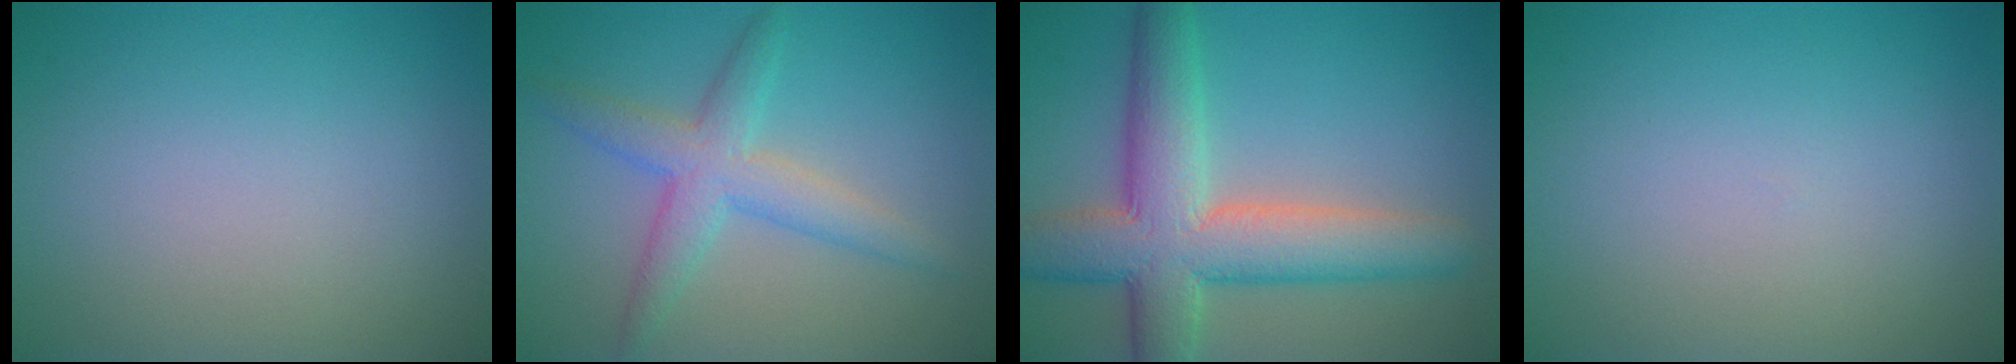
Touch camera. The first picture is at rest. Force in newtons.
{"total": 4.2, "press": 4.2, "slide": 0.1}
{"total": 8.8, "press": 8.8, "slide": 0.5}
{"total": 0.0}